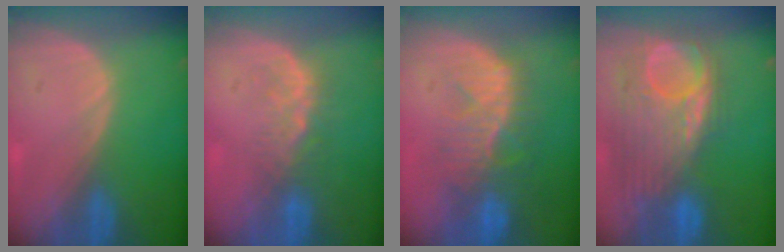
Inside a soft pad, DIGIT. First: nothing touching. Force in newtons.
{"total": 4.4, "press": 4.0, "slide": 1.9}
{"total": 10.0, "press": 8.5, "slide": 5.3}
{"total": 12.0, "press": 10.4, "slide": 5.9}